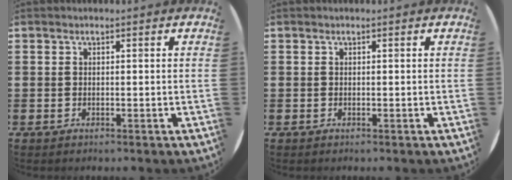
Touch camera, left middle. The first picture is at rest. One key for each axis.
{"total": 0.0}